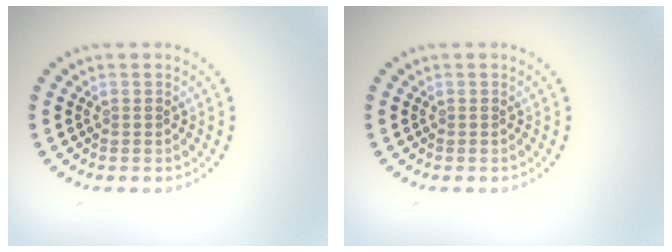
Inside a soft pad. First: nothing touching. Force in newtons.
{"total": 0.0}